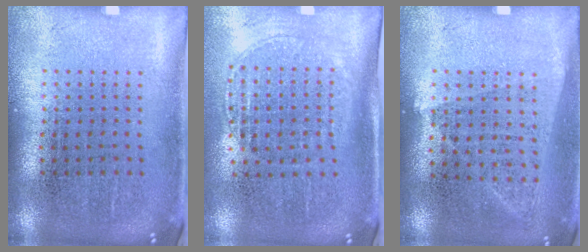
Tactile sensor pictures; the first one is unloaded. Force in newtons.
{"total": 1.4, "press": 1.2, "slide": 0.8}
{"total": 1.0, "press": 0.9, "slide": 0.4}